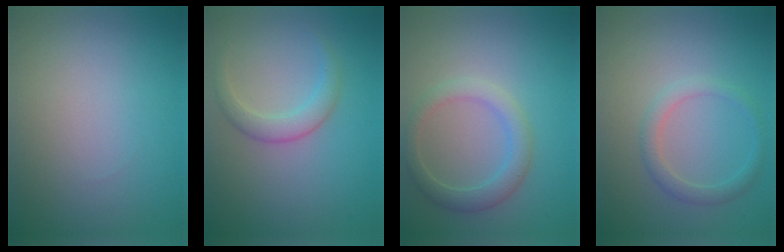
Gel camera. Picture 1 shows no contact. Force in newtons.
{"total": 2.3, "press": 2.3, "slide": 0.1}
{"total": 2.7, "press": 2.7, "slide": 0.0}
{"total": 1.9, "press": 1.9, "slide": 0.1}